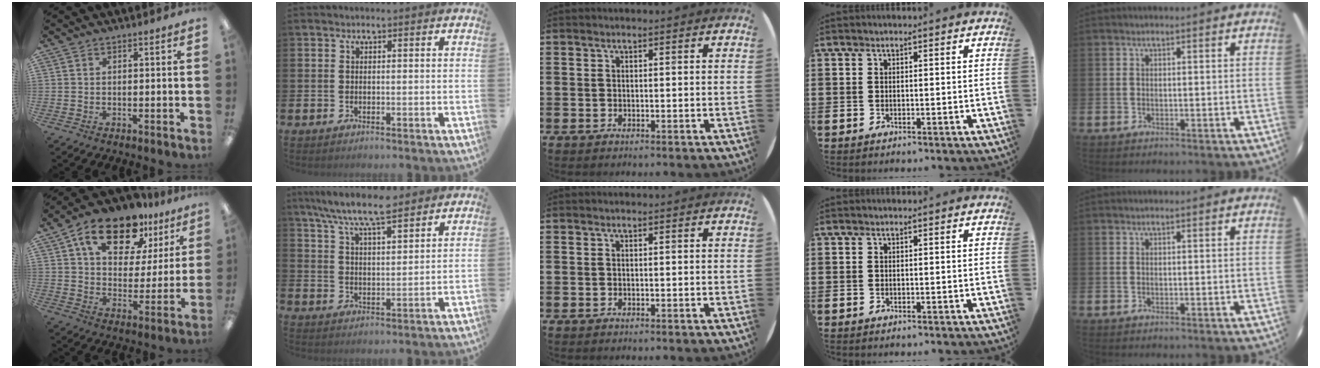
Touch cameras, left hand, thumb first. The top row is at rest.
{"thumb": {"total": 16.6, "force": [10.9, 8.8, 8.9], "torque": [-0.148, -0.051, 0.192]}, "index": {"total": 8.4, "force": [7.6, 1.2, 3.3], "torque": [-0.082, -0.036, 0.135]}}